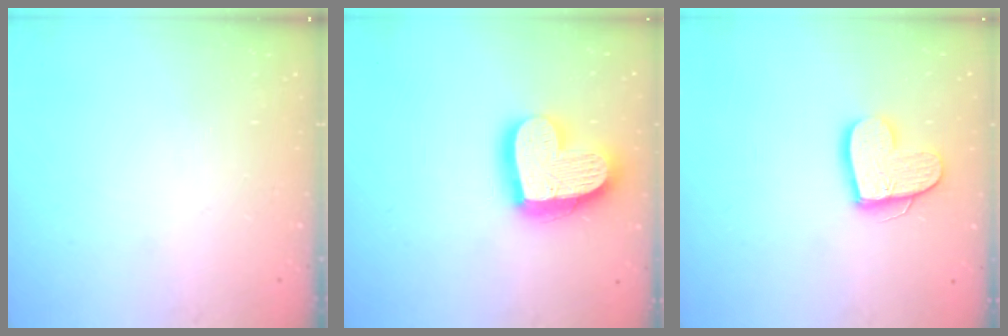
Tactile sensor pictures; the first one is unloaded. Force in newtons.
{"total": 21.1, "press": 21.0, "slide": 1.8}
{"total": 12.9, "press": 12.9, "slide": 1.0}